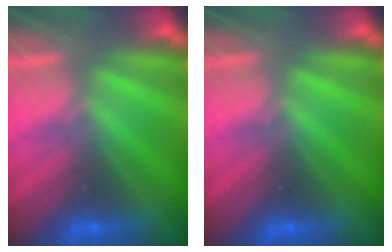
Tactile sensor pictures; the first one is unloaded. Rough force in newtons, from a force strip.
{"total": 0.0}